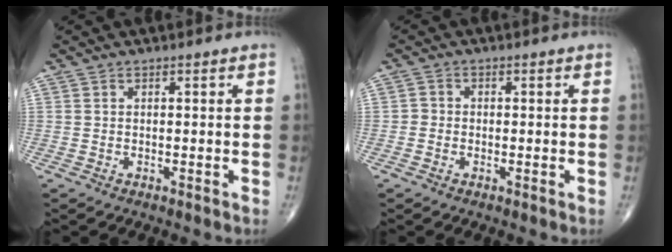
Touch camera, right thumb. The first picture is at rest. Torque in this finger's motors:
{"motor_torque": [-0.42, 0.05, -0.35, -0.17, -0.02]}